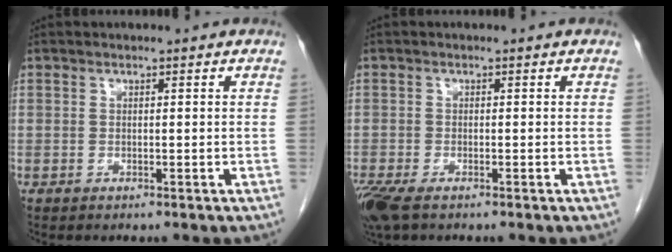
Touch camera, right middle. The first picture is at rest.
{"total": 5.1, "force": [-3.6, 1.7, 3.3], "torque": [-0.071, -0.016, -0.062]}